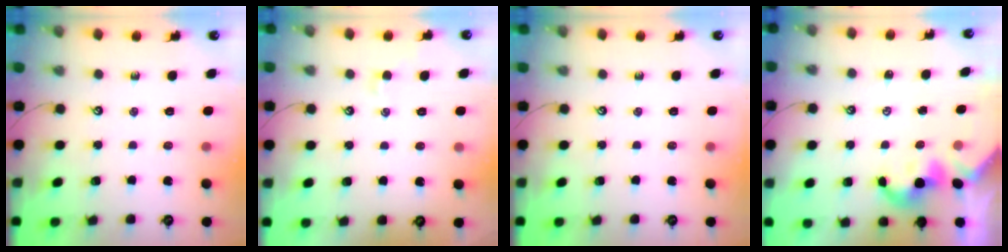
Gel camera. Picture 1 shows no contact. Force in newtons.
{"total": 0.8, "press": 0.7, "slide": 0.4}
{"total": 0.0}
{"total": 1.9, "press": 1.9, "slide": 0.2}